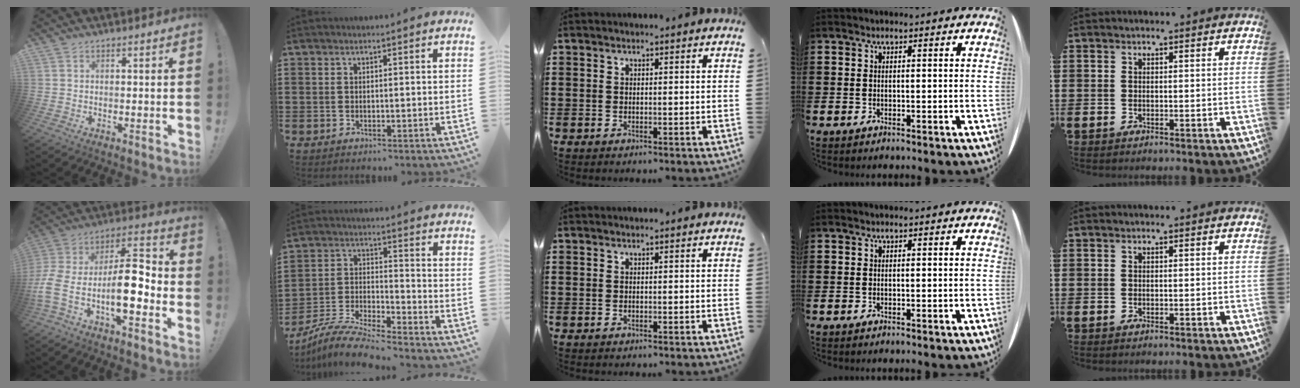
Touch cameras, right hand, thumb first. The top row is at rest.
{"thumb": {"total": 17.1, "force": [-6.5, 6.4, 14.5], "torque": [-0.291, 0.027, -0.106]}, "index": {"total": 8.3, "force": [-8.0, 0.0, 2.1], "torque": [-0.048, 0.005, -0.159]}}